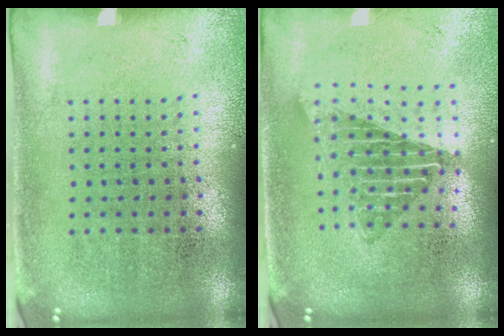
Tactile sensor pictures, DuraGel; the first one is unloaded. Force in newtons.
{"total": 1.6, "press": 1.3, "slide": 0.9}